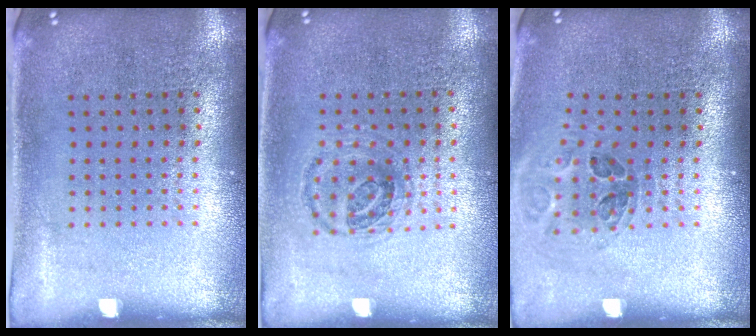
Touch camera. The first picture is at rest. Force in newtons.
{"total": 1.0, "press": 1.0, "slide": 0.3}
{"total": 1.0, "press": 1.0, "slide": 0.1}